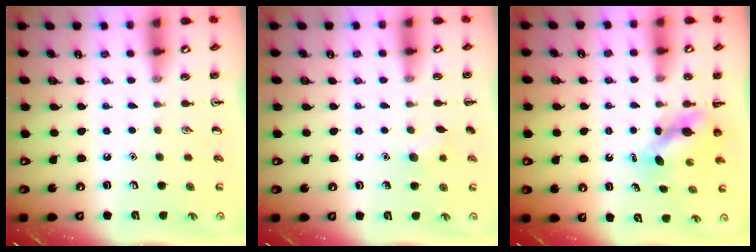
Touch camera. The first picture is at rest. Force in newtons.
{"total": 5.6, "press": 5.5, "slide": 1.3}
{"total": 5.3, "press": 5.3, "slide": 0.3}